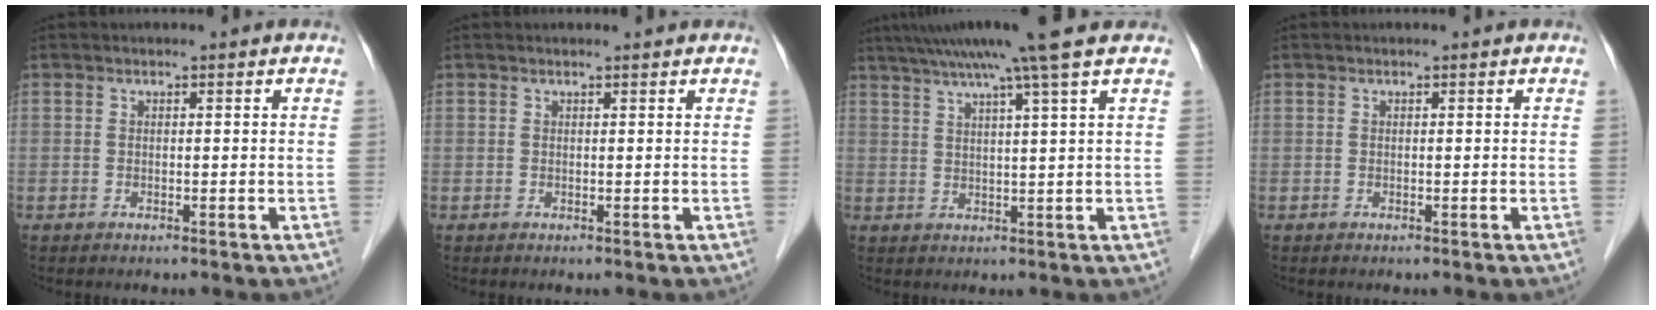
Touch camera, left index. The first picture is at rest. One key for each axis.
{"total": 1.2, "fx": 1.2, "fy": 0.1, "fz": 0.2, "tx": -0.012, "ty": 0.007, "tz": 0.014}
{"total": 10.5, "fx": 7.9, "fy": -2.0, "fz": 6.7, "tx": -0.110, "ty": 0.017, "tz": 0.109}
{"total": 0.0}